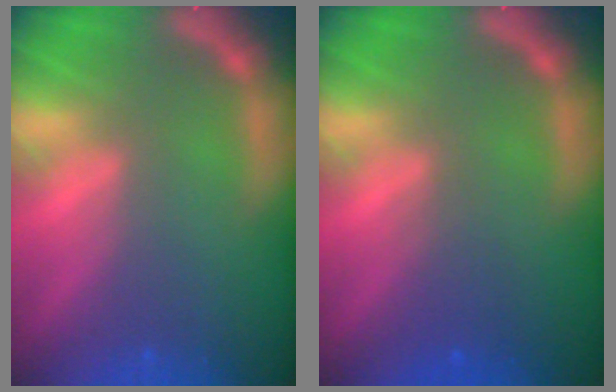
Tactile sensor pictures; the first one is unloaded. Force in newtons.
{"total": 1.9}